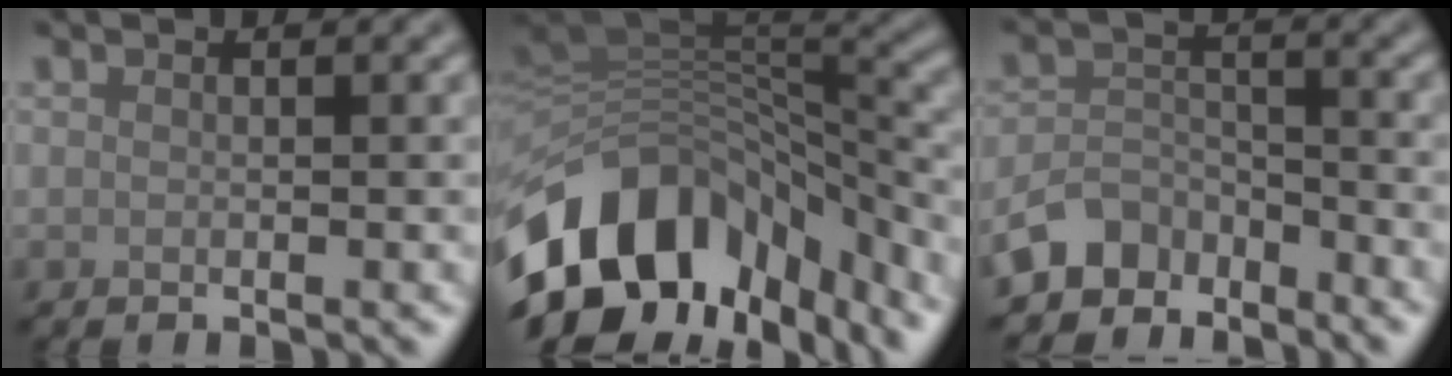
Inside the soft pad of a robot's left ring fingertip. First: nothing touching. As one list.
[{"total": 13.8, "force": [-6.8, 9.1, 7.8], "torque": [-0.166, 0.003, -0.105]}, {"total": 4.0, "force": [-3.5, 1.9, 0.6], "torque": [-0.001, 0.002, -0.075]}]